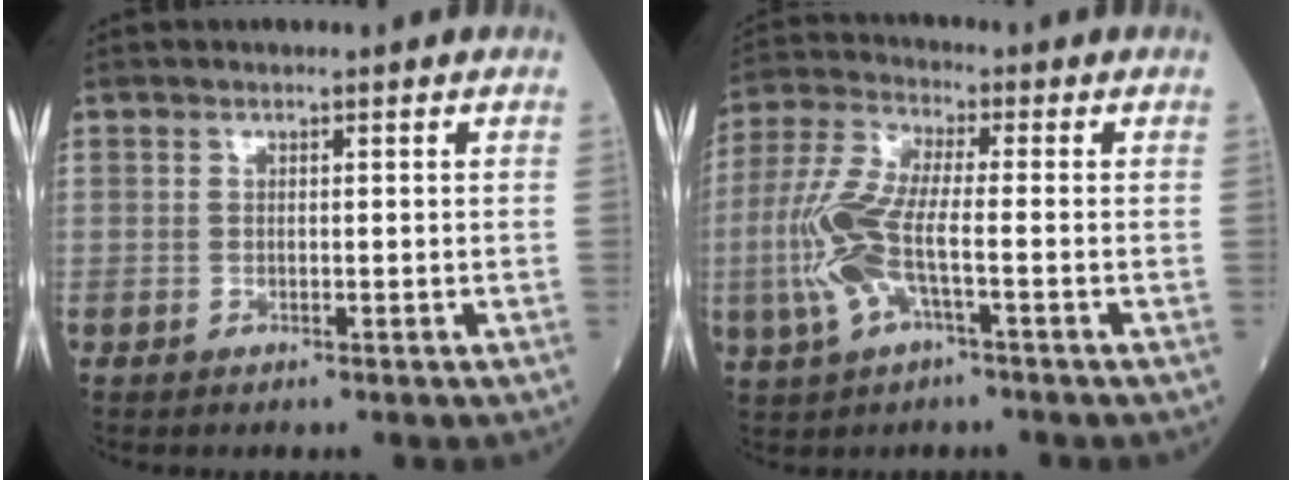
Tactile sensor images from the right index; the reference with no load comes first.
{"total": 10.0, "force": [-2.4, 2.4, 9.4], "torque": [-0.226, 0.004, -0.049]}